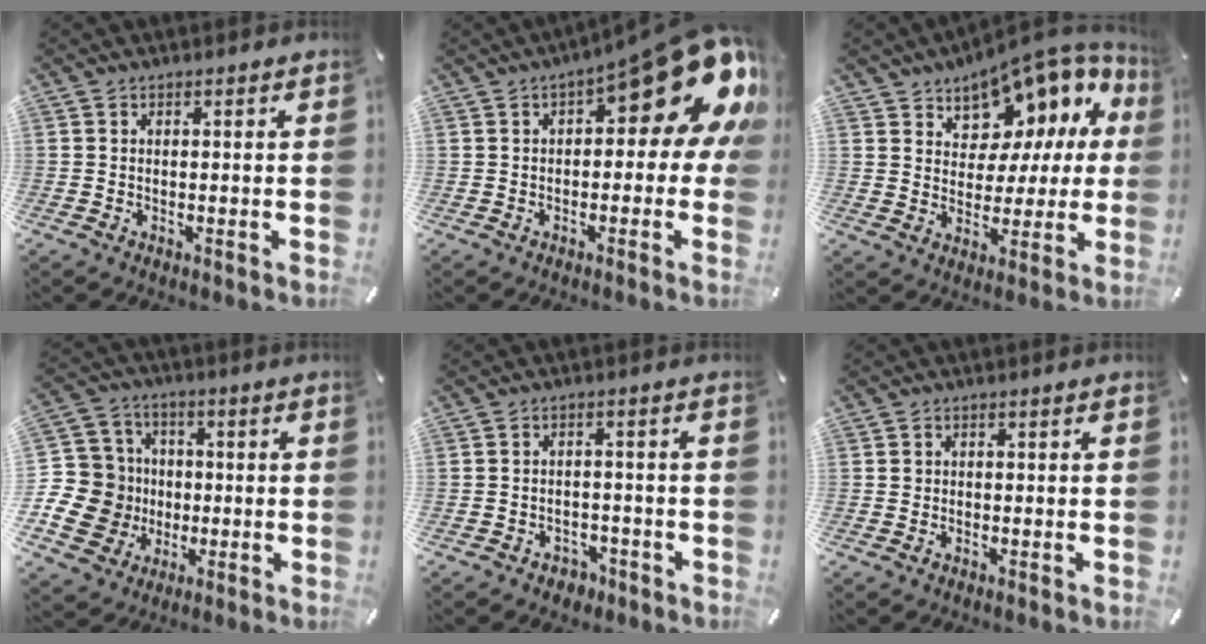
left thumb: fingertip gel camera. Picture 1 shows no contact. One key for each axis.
{"total": 17.2, "fx": 7.9, "fy": 6.4, "fz": 13.8, "tx": -0.176, "ty": -0.058, "tz": 0.126}
{"total": 10.5, "fx": 7.8, "fy": 6.6, "fz": 2.5, "tx": -0.036, "ty": -0.081, "tz": 0.143}
{"total": 15.2, "fx": -3.0, "fy": 14.1, "fz": 4.9, "tx": -0.115, "ty": 0.022, "tz": -0.046}
{"total": 3.6, "fx": -2.2, "fy": 2.7, "fz": 0.9, "tx": -0.013, "ty": 0.011, "tz": -0.040}
{"total": 1.0, "fx": -0.3, "fy": 0.9, "fz": 0.2, "tx": -0.003, "ty": 0.004, "tz": -0.008}